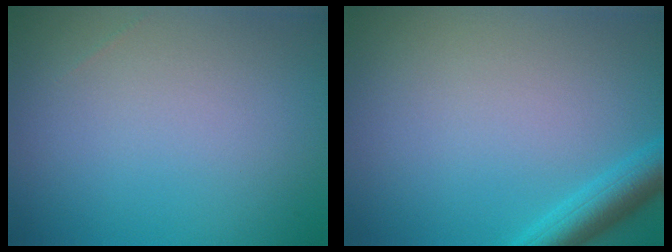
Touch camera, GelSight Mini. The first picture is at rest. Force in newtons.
{"total": 3.3, "press": 3.3, "slide": 0.2}